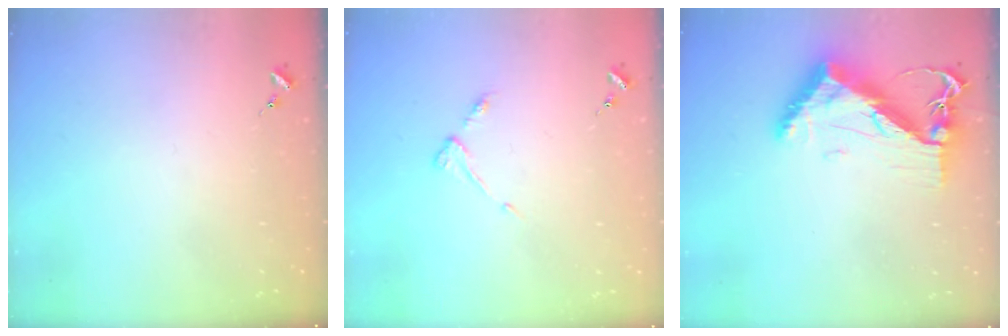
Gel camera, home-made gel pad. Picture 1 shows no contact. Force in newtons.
{"total": 5.2, "press": 5.2, "slide": 0.6}
{"total": 11.1, "press": 11.0, "slide": 1.0}